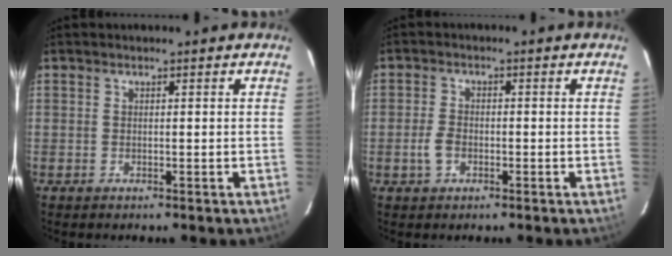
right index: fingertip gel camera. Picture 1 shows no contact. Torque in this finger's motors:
{"motor_torque": [-0.16, 0.22, -0.43, -0.19]}